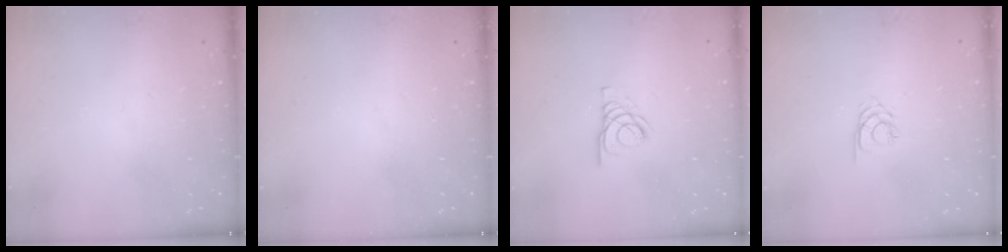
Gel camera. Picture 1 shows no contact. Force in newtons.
{"total": 0.0}
{"total": 2.8, "press": 2.8, "slide": 0.3}
{"total": 2.1, "press": 2.0, "slide": 0.3}